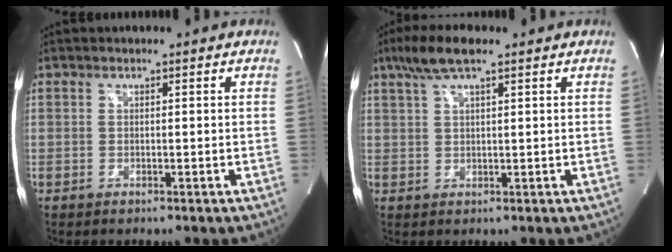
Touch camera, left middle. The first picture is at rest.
{"total": 5.9, "force": [3.9, 0.9, 4.3], "torque": [-0.095, 0.019, 0.075]}